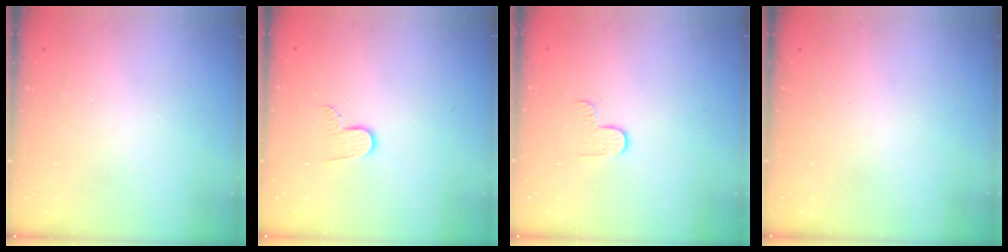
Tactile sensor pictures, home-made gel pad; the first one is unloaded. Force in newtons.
{"total": 6.0, "press": 6.0, "slide": 0.4}
{"total": 3.3, "press": 3.3, "slide": 0.4}
{"total": 0.0}